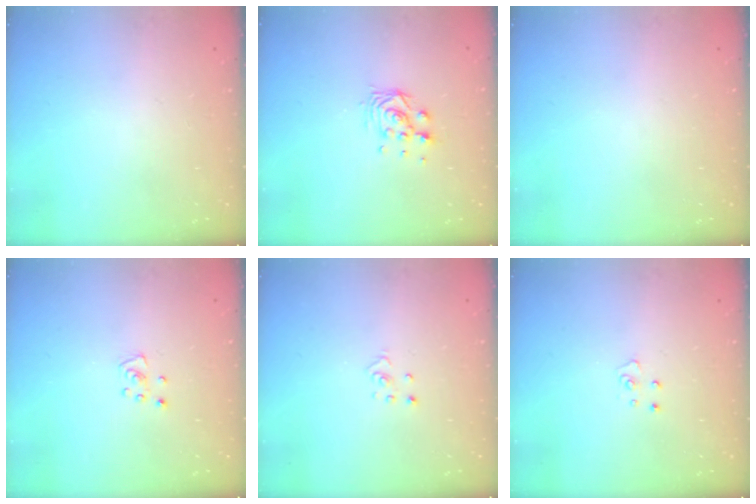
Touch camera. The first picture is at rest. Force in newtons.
{"total": 7.5, "press": 7.5, "slide": 0.4}
{"total": 0.0}
{"total": 3.6, "press": 3.6, "slide": 0.3}
{"total": 2.3, "press": 2.3, "slide": 0.2}
{"total": 3.8, "press": 3.8, "slide": 0.3}